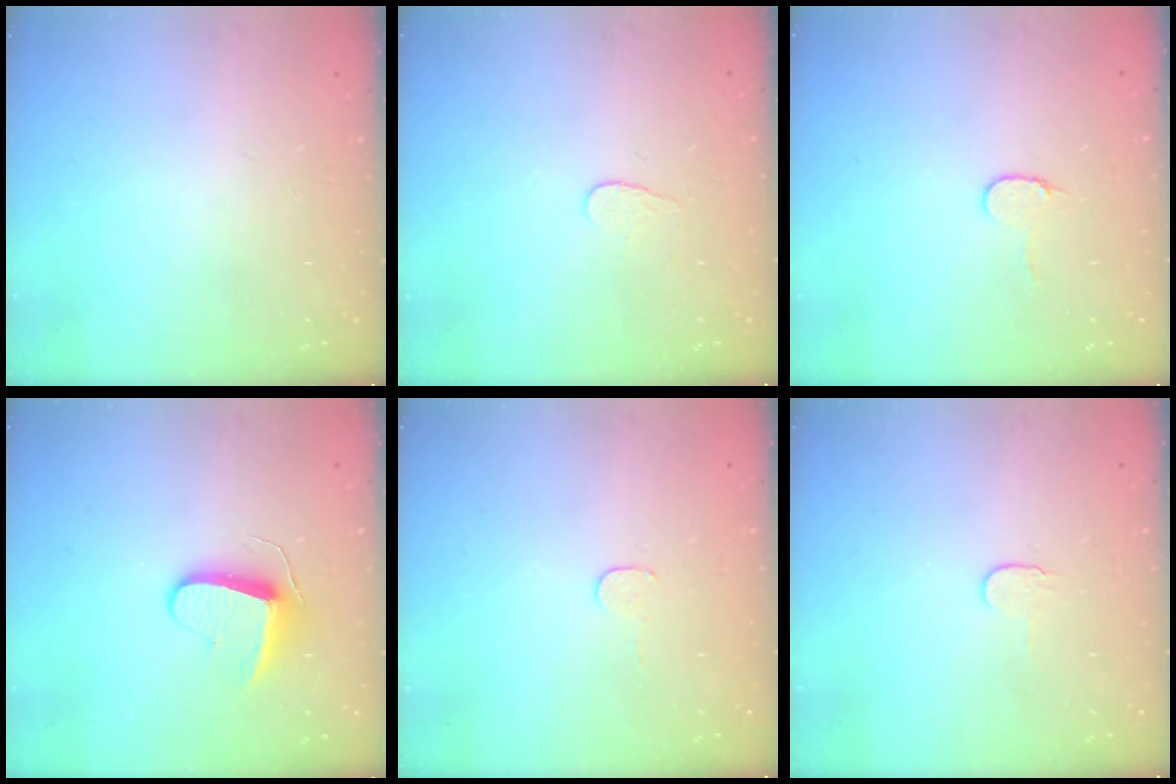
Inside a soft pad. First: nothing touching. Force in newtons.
{"total": 3.2, "press": 3.2, "slide": 0.3}
{"total": 5.9, "press": 5.9, "slide": 0.5}
{"total": 8.9, "press": 8.9, "slide": 0.7}
{"total": 2.7, "press": 2.7, "slide": 0.2}
{"total": 3.7, "press": 3.7, "slide": 0.4}